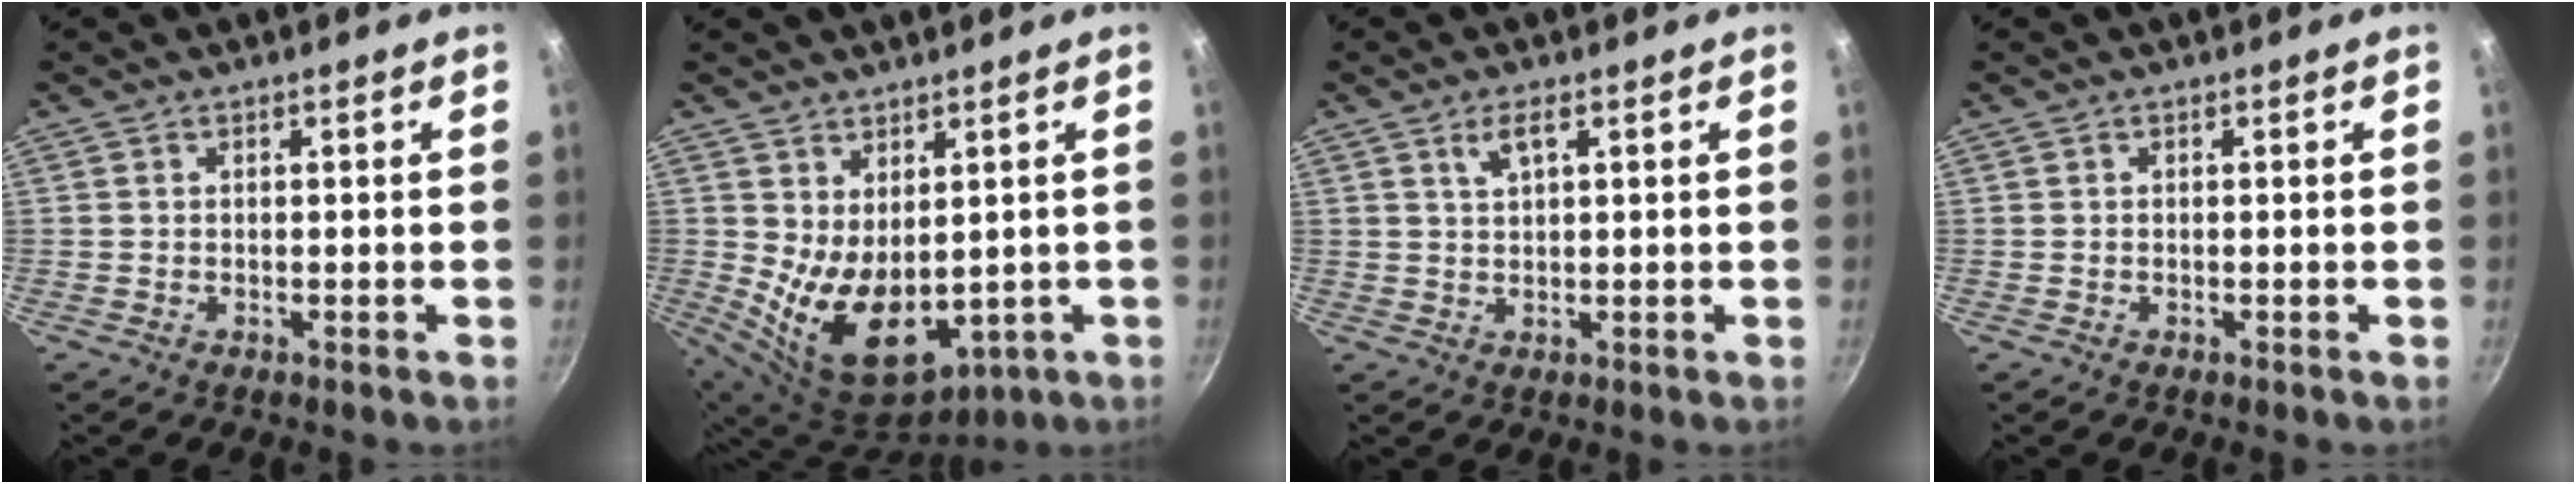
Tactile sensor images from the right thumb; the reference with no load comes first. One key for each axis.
{"total": 12.5, "fx": 0.5, "fy": 8.0, "fz": 9.6, "tx": -0.139, "ty": -0.039, "tz": 0.042}
{"total": 3.2, "fx": 1.5, "fy": 1.1, "fz": 2.5, "tx": -0.043, "ty": 0.000, "tz": 0.033}
{"total": 0.0}